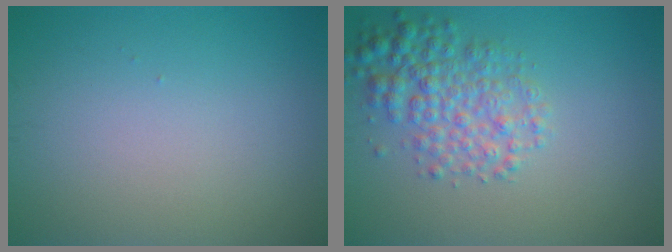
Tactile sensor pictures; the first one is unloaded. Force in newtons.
{"total": 4.2, "press": 4.2, "slide": 0.1}